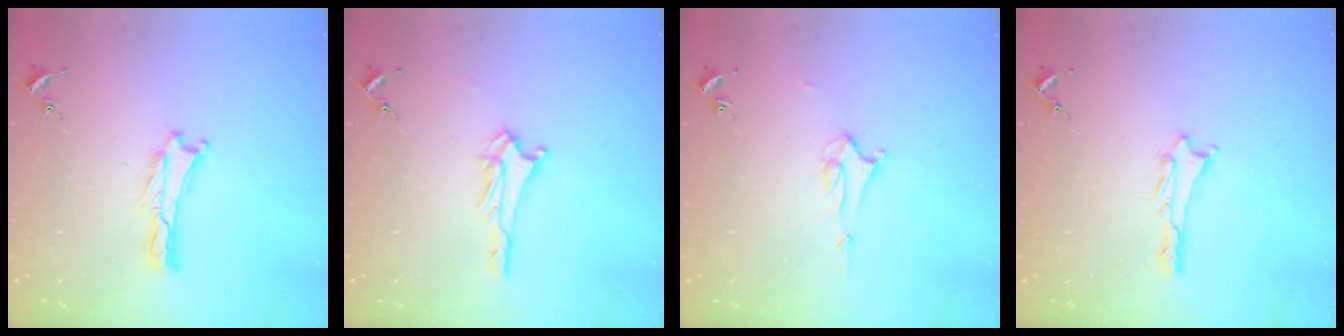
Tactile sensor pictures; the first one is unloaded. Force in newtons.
{"total": 2.6, "press": 2.6, "slide": 0.3}
{"total": 2.1, "press": 2.1, "slide": 0.3}
{"total": 0.8, "press": 0.8, "slide": 0.2}